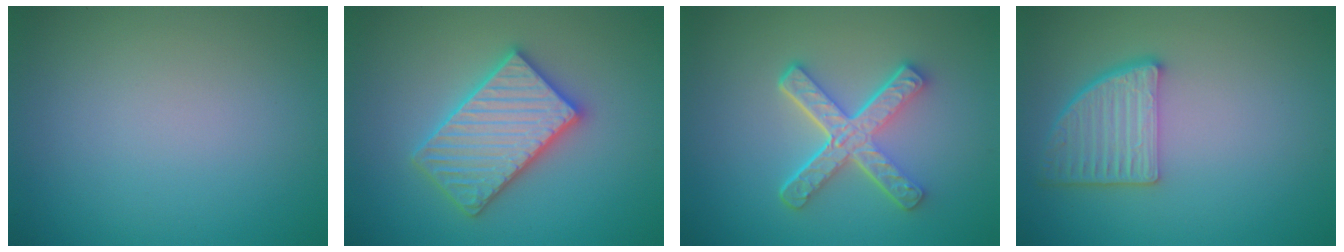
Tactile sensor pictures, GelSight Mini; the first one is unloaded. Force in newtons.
{"total": 5.5, "press": 5.5, "slide": 0.8}
{"total": 5.4, "press": 3.8, "slide": 3.8}
{"total": 4.6, "press": 3.9, "slide": 2.4}